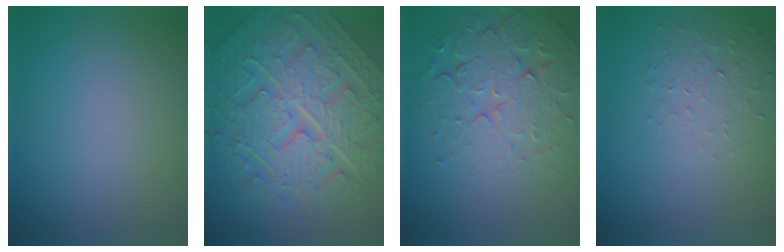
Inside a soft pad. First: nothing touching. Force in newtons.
{"total": 11.6, "press": 7.9, "slide": 8.4}
{"total": 6.7, "press": 5.1, "slide": 4.4}
{"total": 1.6, "press": 0.9, "slide": 1.3}